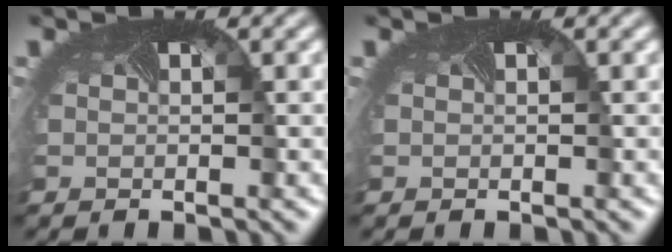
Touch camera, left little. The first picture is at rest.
{"total": 0.0}